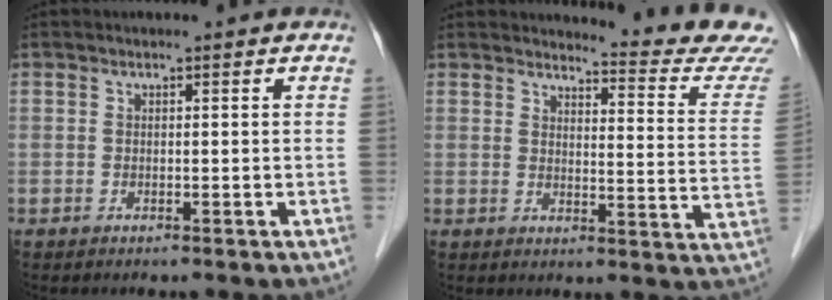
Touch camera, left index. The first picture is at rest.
{"total": 13.1, "force": [13.0, -1.3, 1.6], "torque": [-0.015, -0.116, 0.132]}